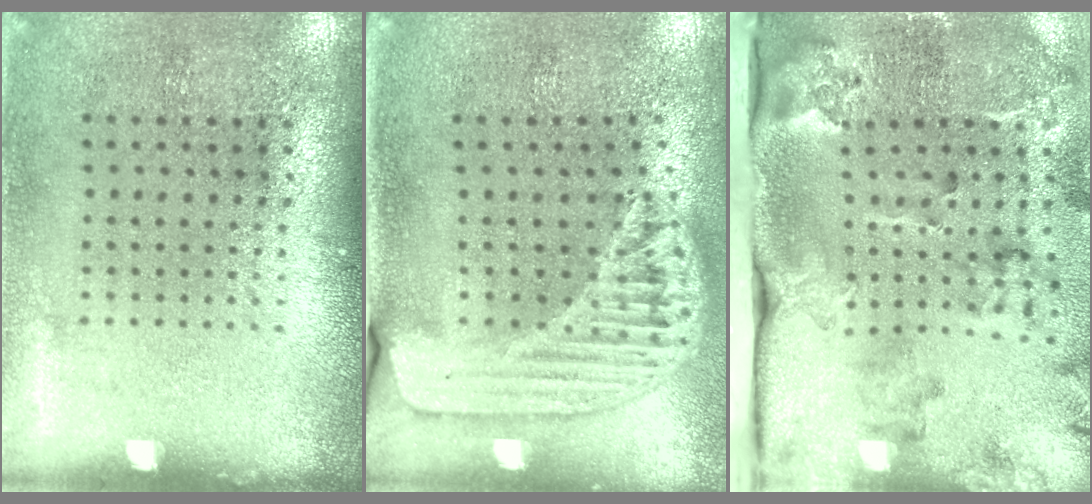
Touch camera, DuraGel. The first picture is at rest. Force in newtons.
{"total": 1.7, "press": 1.5, "slide": 0.7}
{"total": 3.9, "press": 2.7, "slide": 2.8}